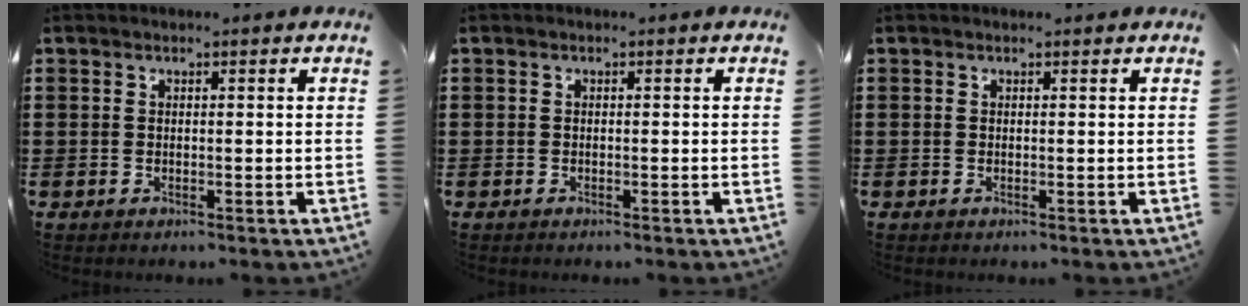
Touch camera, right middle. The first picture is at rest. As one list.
[{"total": 0.0}, {"total": 0.0}]